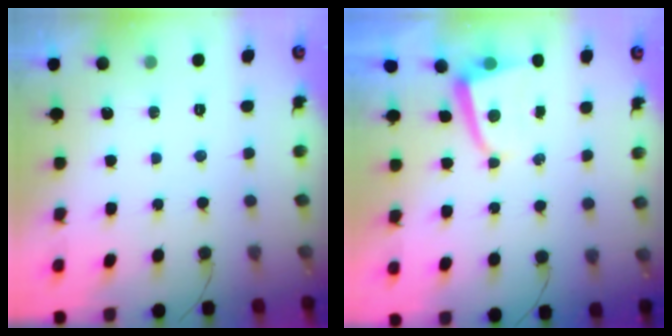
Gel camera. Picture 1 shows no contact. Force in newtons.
{"total": 2.6, "press": 2.6, "slide": 0.4}